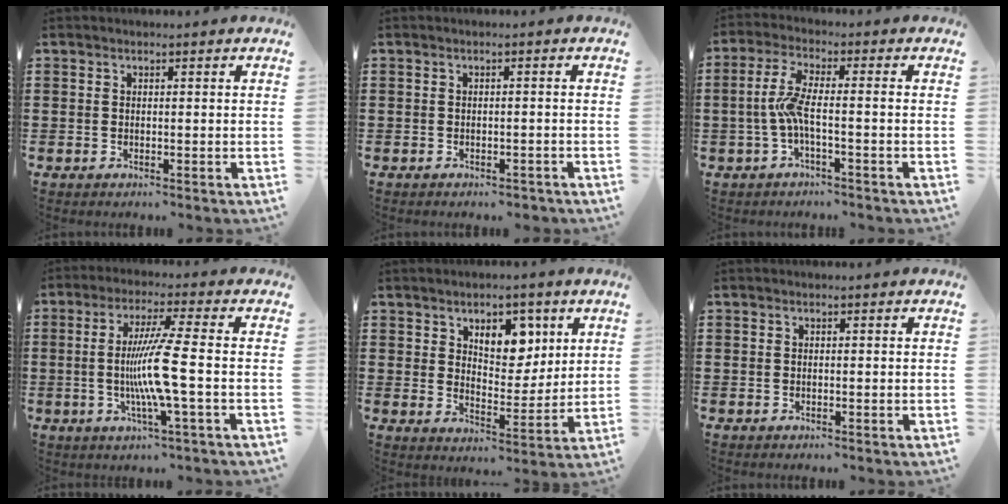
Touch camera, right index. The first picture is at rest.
{"total": 1.0, "force": [-0.9, 0.2, 0.4], "torque": [-0.011, -0.003, -0.018]}
{"total": 5.4, "force": [-1.5, 0.7, 5.2], "torque": [-0.115, -0.008, -0.036]}
{"total": 9.2, "force": [-1.4, -0.5, 9.1], "torque": [-0.186, -0.022, -0.038]}
{"total": 6.8, "force": [4.0, 4.4, 3.4], "torque": [-0.064, -0.004, 0.067]}
{"total": 0.0}